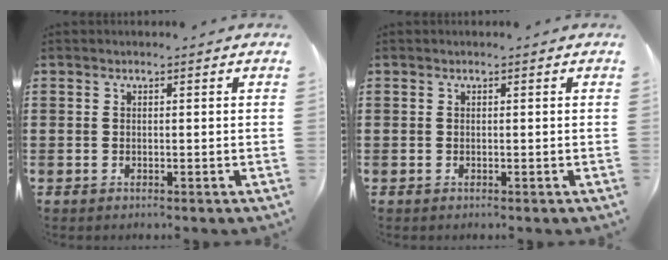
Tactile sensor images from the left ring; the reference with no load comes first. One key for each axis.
{"total": 0.0}